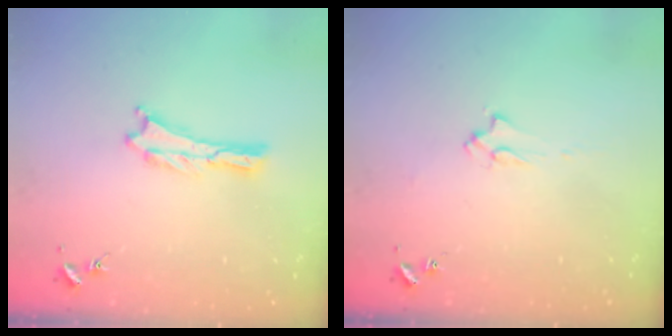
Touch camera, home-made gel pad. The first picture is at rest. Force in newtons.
{"total": 2.0, "press": 2.0, "slide": 0.3}